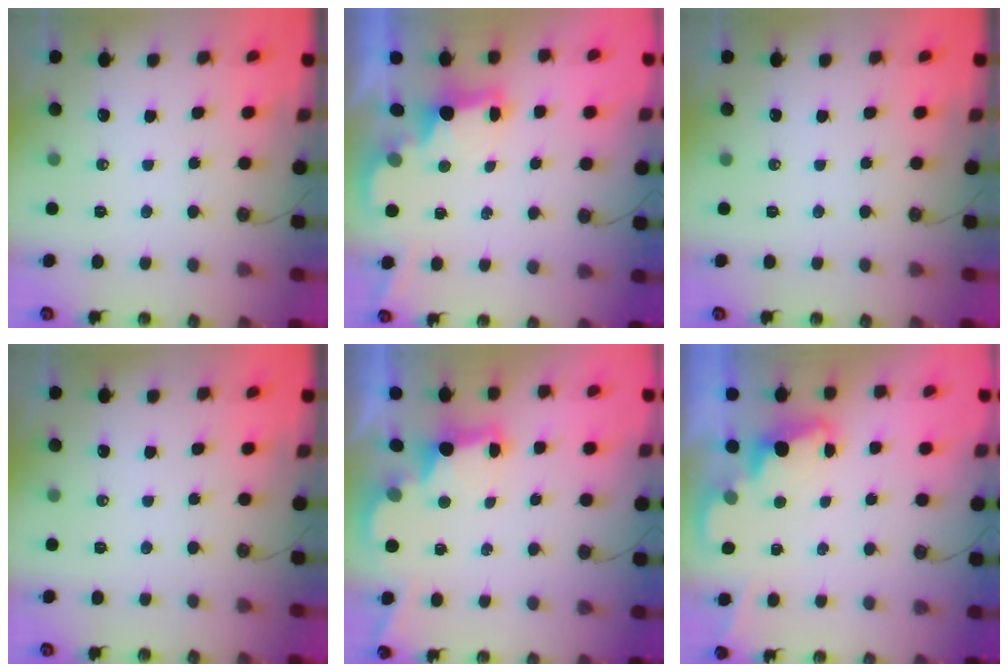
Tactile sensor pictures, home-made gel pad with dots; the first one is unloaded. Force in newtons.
{"total": 2.3, "press": 2.2, "slide": 0.8}
{"total": 0.0}
{"total": 0.0}
{"total": 2.8, "press": 2.7, "slide": 0.9}
{"total": 2.3, "press": 2.3, "slide": 0.5}